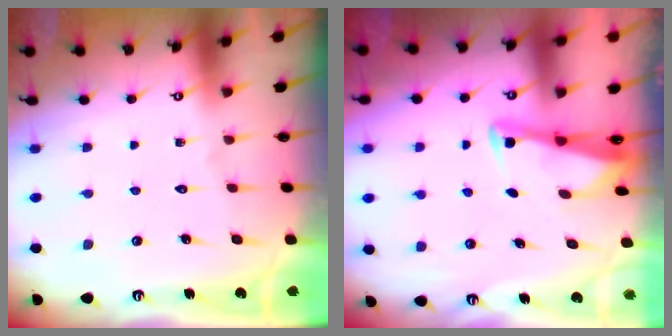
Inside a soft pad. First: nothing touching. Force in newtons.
{"total": 2.8, "press": 2.8, "slide": 0.3}